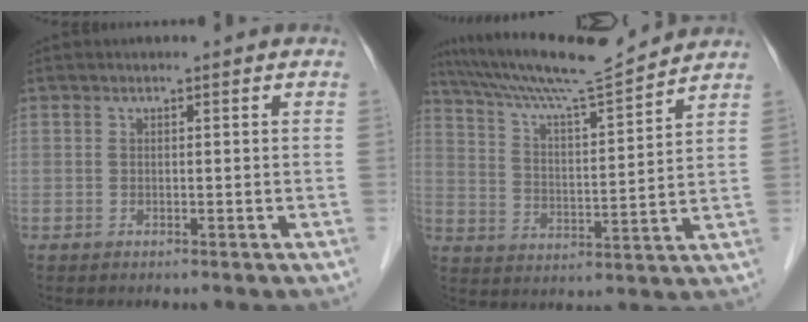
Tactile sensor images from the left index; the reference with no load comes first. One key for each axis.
{"total": 13.7, "fx": 12.9, "fy": -1.1, "fz": 4.7, "tx": -0.091, "ty": 0.001, "tz": 0.211}